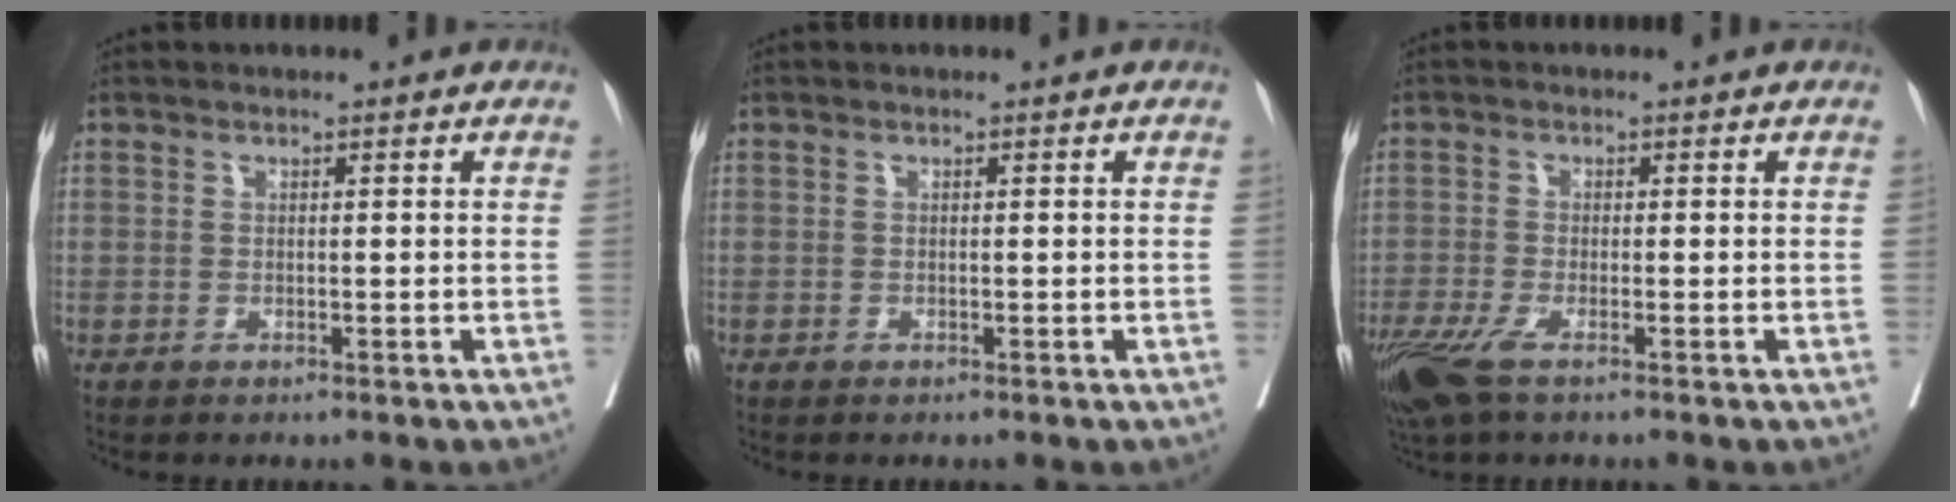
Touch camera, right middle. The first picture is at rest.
{"total": 0.0}
{"total": 6.1, "force": [-3.9, 1.4, 4.5], "torque": [-0.091, -0.019, -0.074]}